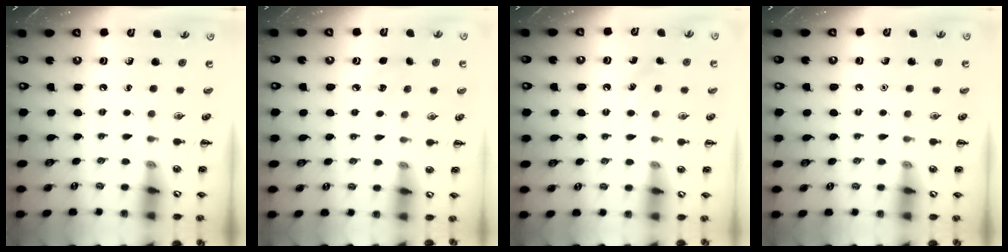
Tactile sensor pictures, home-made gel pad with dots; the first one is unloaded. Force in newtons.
{"total": 5.6, "press": 5.4, "slide": 1.6}
{"total": 4.1, "press": 4.0, "slide": 1.1}
{"total": 1.6, "press": 1.6, "slide": 0.1}